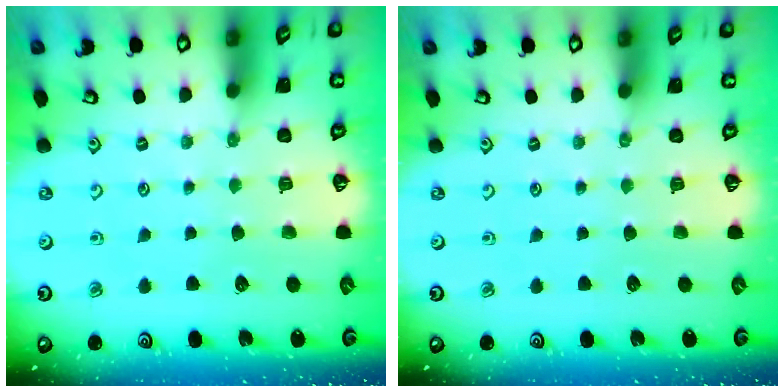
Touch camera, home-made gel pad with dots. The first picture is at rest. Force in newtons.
{"total": 0.0}